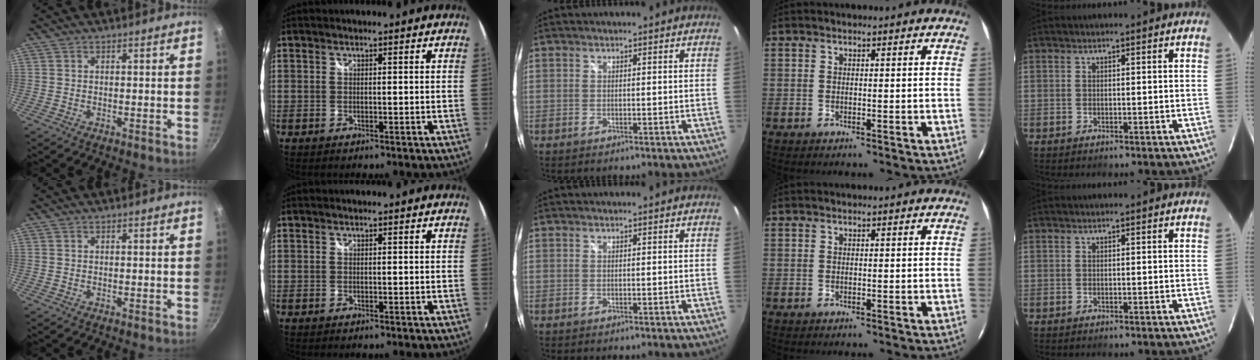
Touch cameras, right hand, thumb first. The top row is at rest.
{}